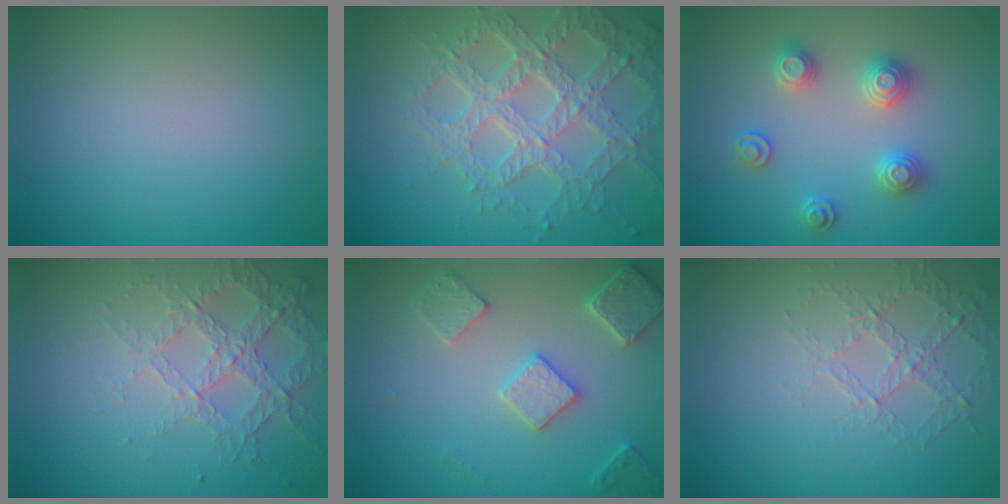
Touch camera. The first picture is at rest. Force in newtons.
{"total": 7.2, "press": 5.3, "slide": 4.9}
{"total": 2.9, "press": 2.8, "slide": 0.3}
{"total": 4.0, "press": 3.0, "slide": 2.8}
{"total": 3.7, "press": 3.4, "slide": 1.4}
{"total": 1.6, "press": 1.1, "slide": 1.2}